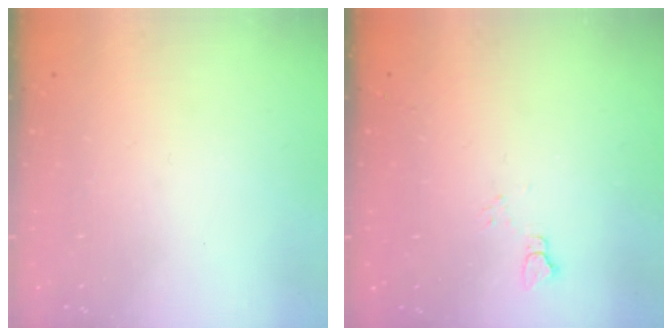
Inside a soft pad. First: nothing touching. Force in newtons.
{"total": 3.2, "press": 3.2, "slide": 0.5}